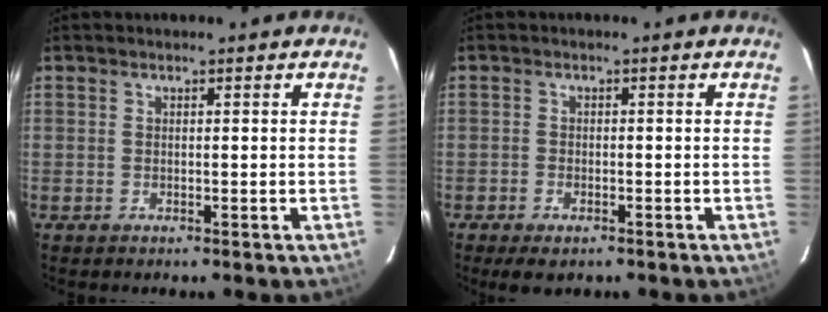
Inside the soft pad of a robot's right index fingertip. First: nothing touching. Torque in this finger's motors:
{"motor_torque": [0.43, -0.24, 0.09, 0.02]}